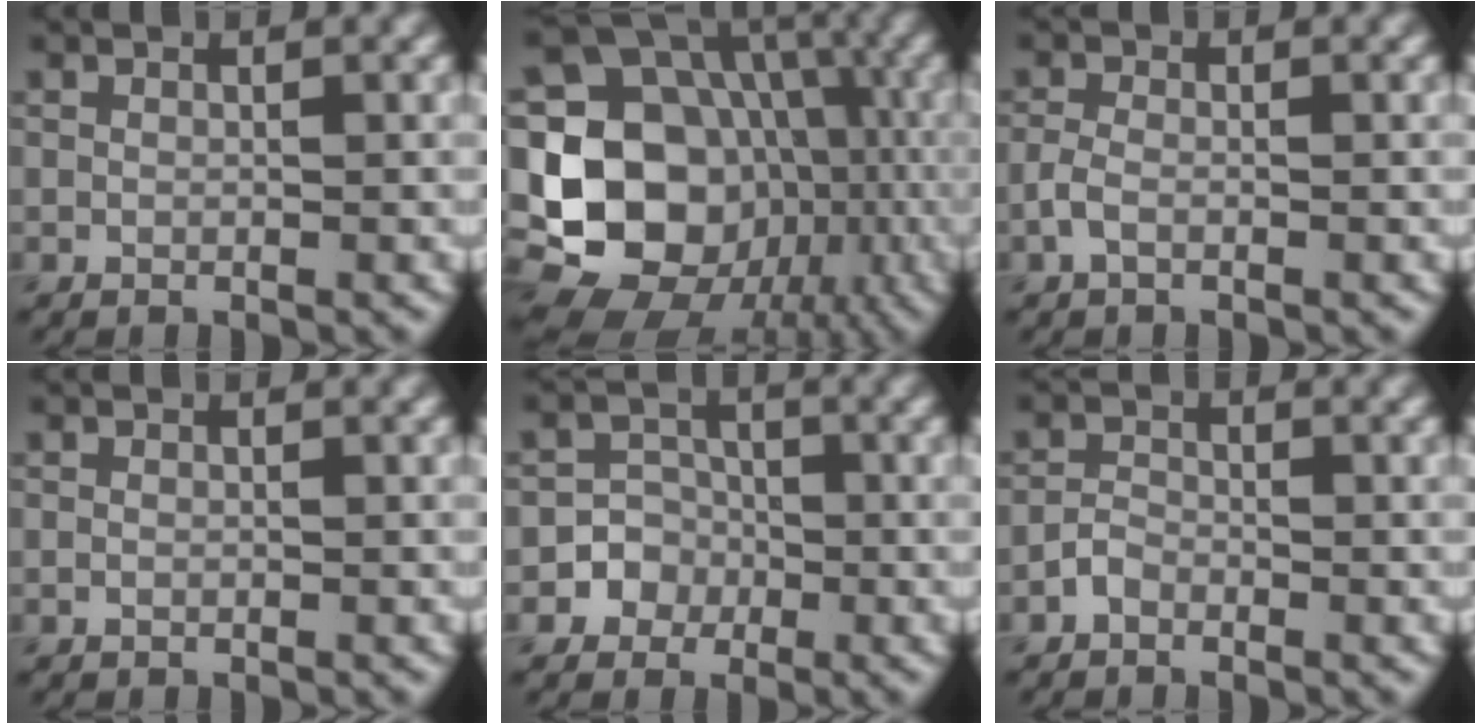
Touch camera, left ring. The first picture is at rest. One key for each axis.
{"total": 19.8, "fx": -3.4, "fy": 17.2, "fz": 9.2, "tx": -0.161, "ty": -0.002, "tz": -0.067}
{"total": 1.5, "fx": -0.8, "fy": 0.7, "fz": 1.1, "tx": -0.026, "ty": 0.001, "tz": -0.020}
{"total": 0.0}
{"total": 3.4, "fx": -1.3, "fy": 3.1, "fz": 0.3, "tx": 0.030, "ty": 0.008, "tz": -0.039}
{"total": 1.2, "fx": -0.9, "fy": 0.7, "fz": 0.5, "tx": -0.008, "ty": 0.004, "tz": -0.021}